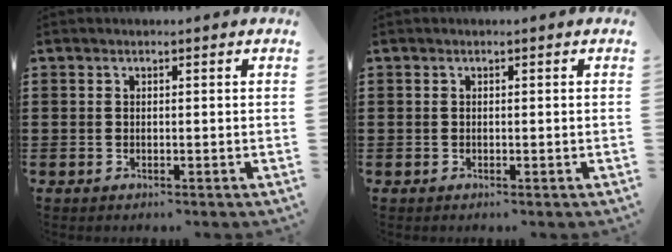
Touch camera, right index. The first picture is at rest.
{"total": 0.0}